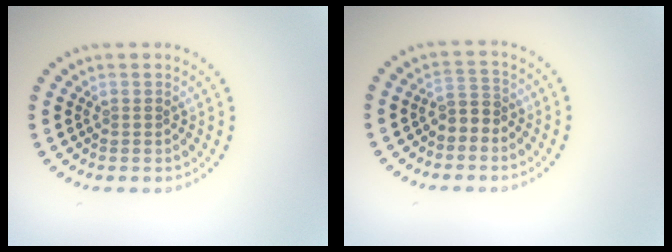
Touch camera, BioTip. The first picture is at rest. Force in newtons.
{"total": 1.8, "press": 1.5, "slide": 1.0}